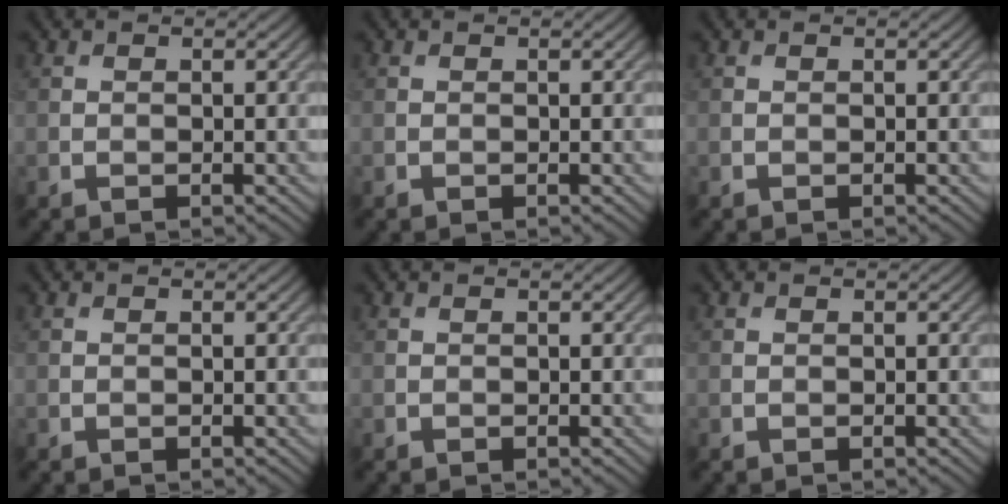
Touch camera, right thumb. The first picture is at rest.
{"total": 0.0}
{"total": 0.0}
{"total": 0.0}
{"total": 0.0}
{"total": 0.0}